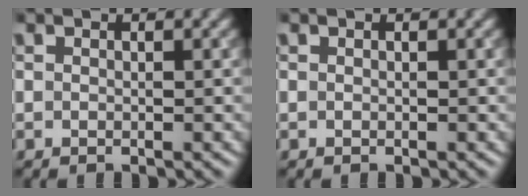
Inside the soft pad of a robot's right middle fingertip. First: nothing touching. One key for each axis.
{"total": 0.0}